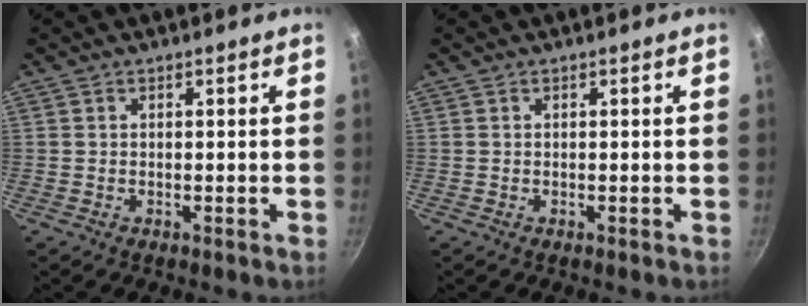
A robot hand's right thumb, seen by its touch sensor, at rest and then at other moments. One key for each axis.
{"total": 0.0}